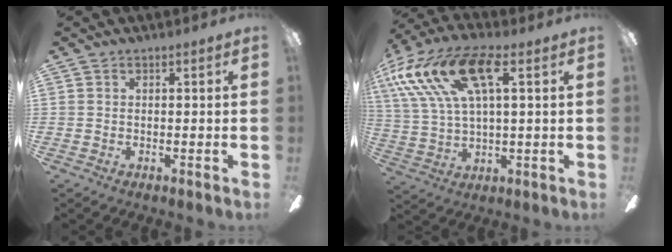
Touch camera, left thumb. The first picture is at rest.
{"total": 18.6, "force": [7.6, 8.2, 14.8], "torque": [-0.318, -0.010, 0.131]}